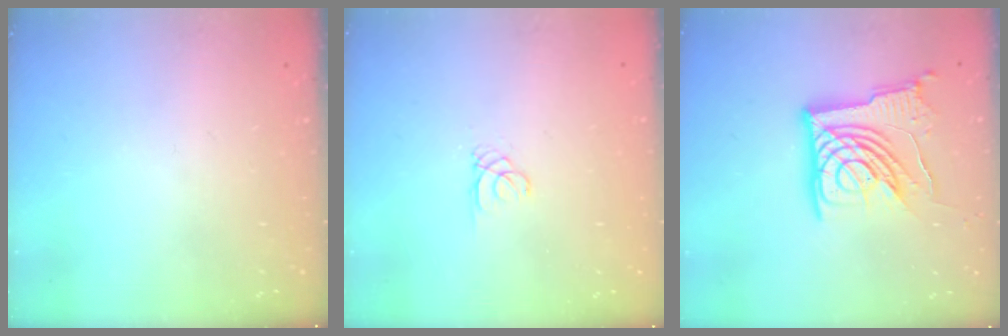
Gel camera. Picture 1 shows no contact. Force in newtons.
{"total": 0.8, "press": 0.8, "slide": 0.1}
{"total": 15.8, "press": 15.7, "slide": 1.5}